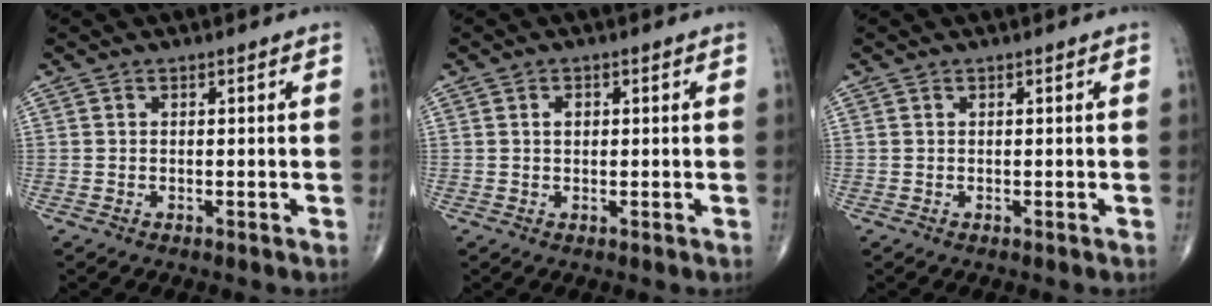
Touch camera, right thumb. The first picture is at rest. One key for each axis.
{"total": 1.6, "fx": 0.3, "fy": 1.1, "fz": 1.0, "tx": -0.011, "ty": 0.003, "tz": 0.004}
{"total": 0.0}